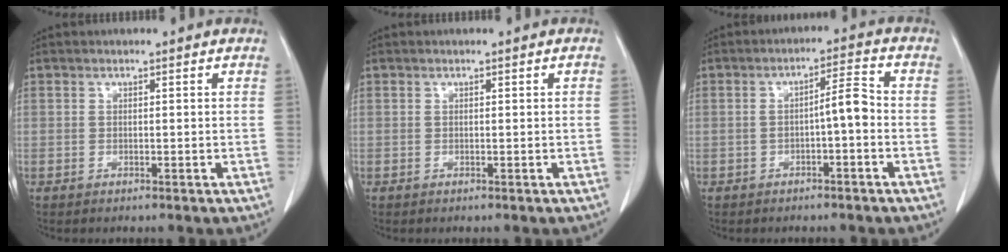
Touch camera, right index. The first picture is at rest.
{"total": 0.0}
{"total": 4.4, "force": [-0.9, 0.7, 4.2], "torque": [-0.066, 0.019, -0.009]}